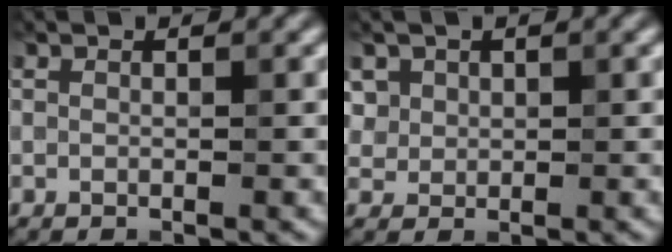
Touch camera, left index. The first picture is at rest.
{"total": 1.6, "force": [0.7, 1.3, -0.6], "torque": [0.005, -0.007, 0.027]}